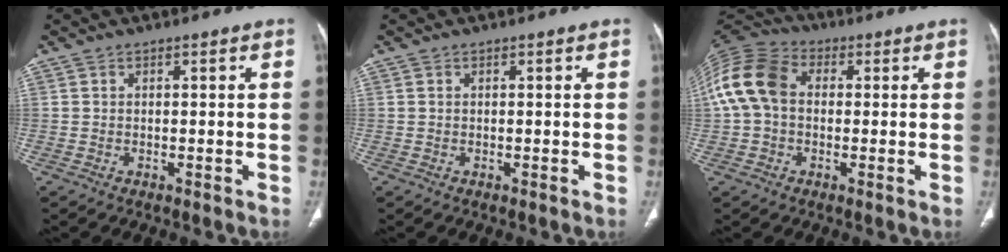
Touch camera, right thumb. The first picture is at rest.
{"total": 0.0}
{"total": 12.9, "force": [1.1, 9.5, 8.7], "torque": [-0.178, 0.035, 0.011]}